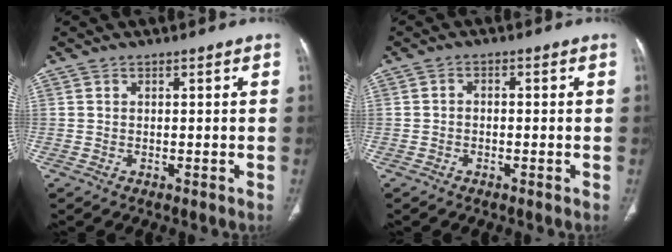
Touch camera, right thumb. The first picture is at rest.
{"total": 1.2, "force": [-0.4, 0.8, 0.7], "torque": [-0.007, 0.006, -0.008]}